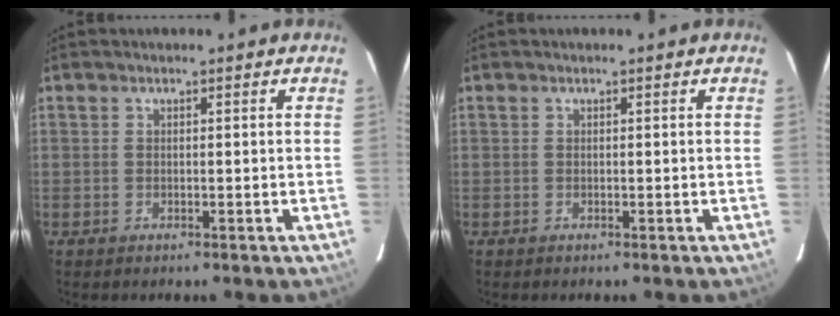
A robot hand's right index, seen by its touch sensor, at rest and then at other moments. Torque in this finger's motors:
{"motor_torque": [0.00, 0.00, 0.03, 0.00]}